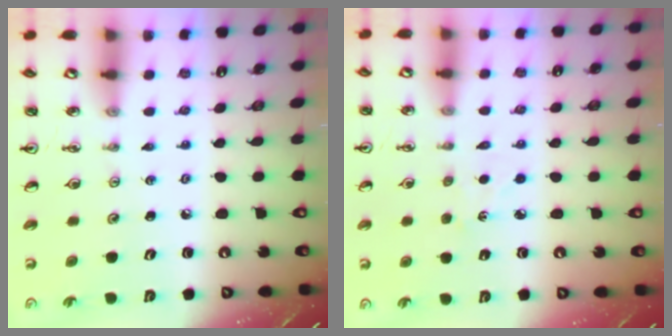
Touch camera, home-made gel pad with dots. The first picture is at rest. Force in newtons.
{"total": 3.3, "press": 3.3, "slide": 0.4}